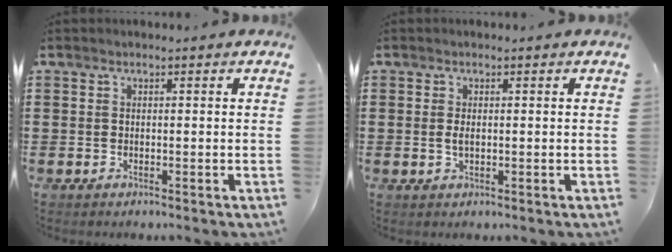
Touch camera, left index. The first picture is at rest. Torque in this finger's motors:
{"motor_torque": [0.36, 0.35, 0.25, 0.02]}